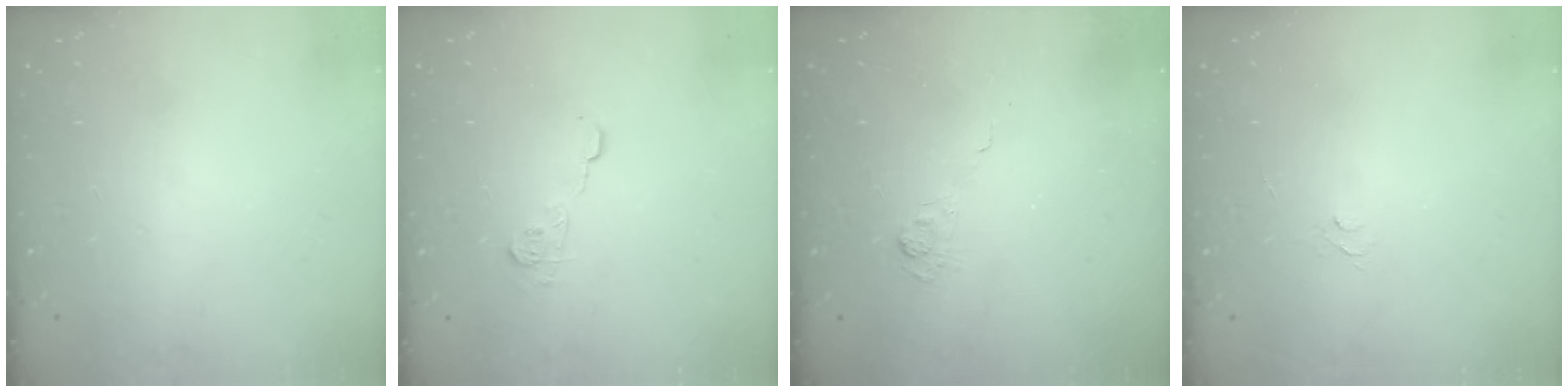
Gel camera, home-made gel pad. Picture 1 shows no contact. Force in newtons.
{"total": 7.0, "press": 7.0, "slide": 0.4}
{"total": 3.8, "press": 3.5, "slide": 1.6}
{"total": 3.7, "press": 3.7, "slide": 0.4}